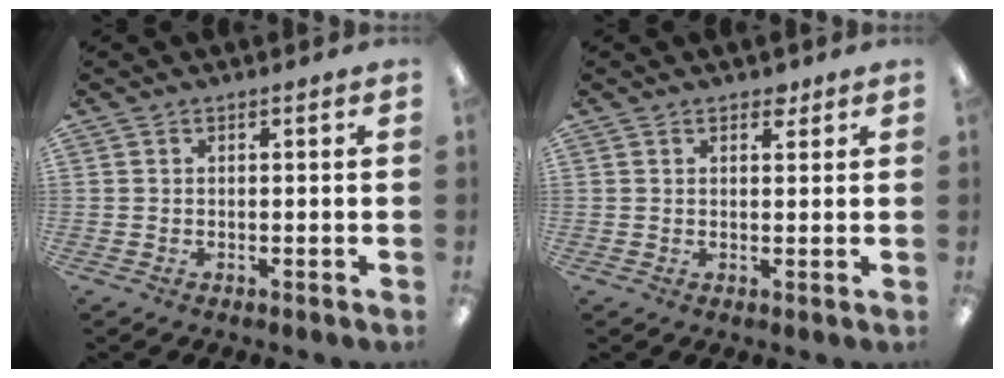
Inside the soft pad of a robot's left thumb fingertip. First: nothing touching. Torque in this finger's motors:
{"motor_torque": [-0.37, 0.15, -0.19, 0.16, -0.01]}